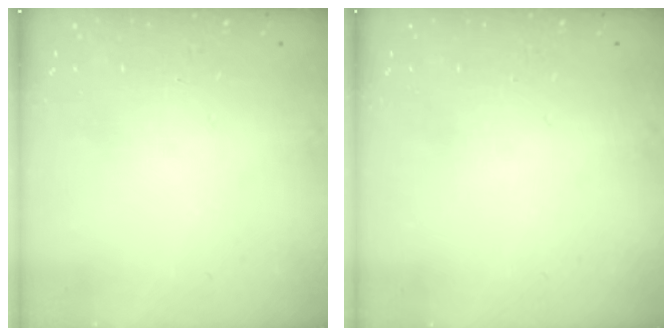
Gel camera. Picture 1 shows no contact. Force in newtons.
{"total": 0.0}